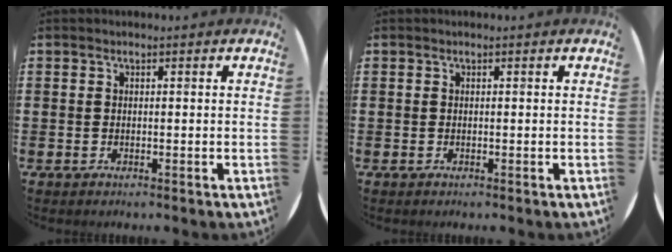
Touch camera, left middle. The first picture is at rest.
{"total": 0.0}